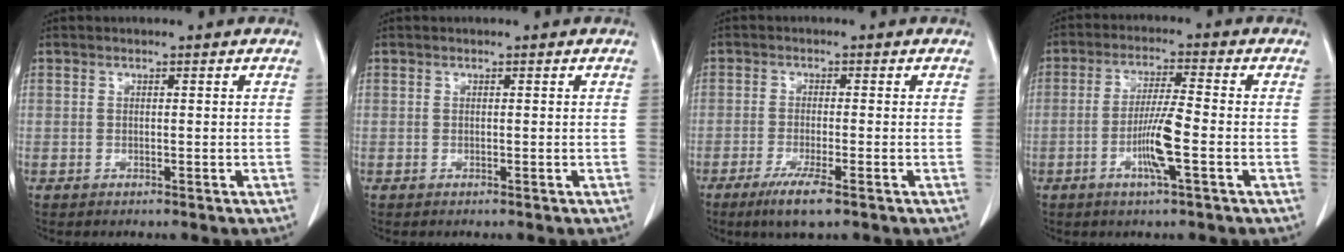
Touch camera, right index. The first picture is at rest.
{"total": 0.0}
{"total": 5.2, "force": [-3.1, 0.4, 4.1], "torque": [-0.080, -0.014, -0.055]}
{"total": 7.0, "force": [-2.3, -0.1, 6.6], "torque": [-0.127, -0.004, -0.044]}